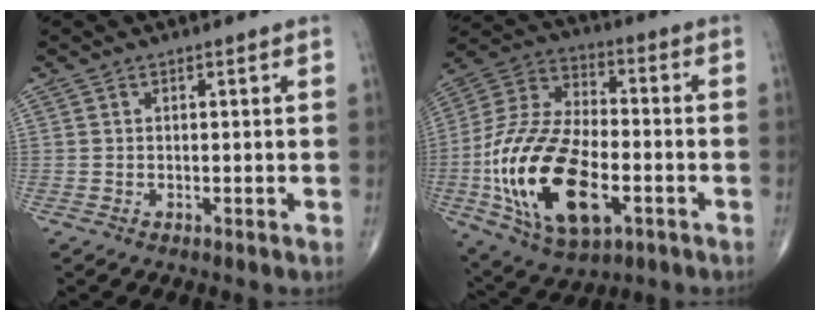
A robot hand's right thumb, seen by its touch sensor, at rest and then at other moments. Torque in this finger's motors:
{"motor_torque": [0.55, 1.28, 2.21, -0.57, 0.28]}